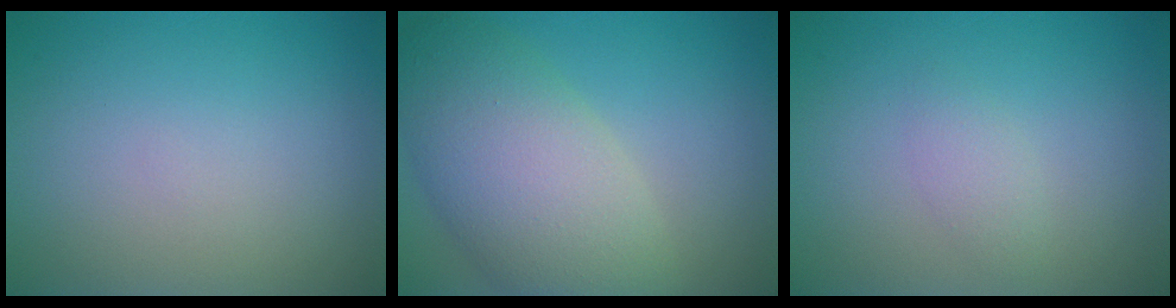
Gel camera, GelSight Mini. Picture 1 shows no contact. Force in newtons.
{"total": 8.7, "press": 8.7, "slide": 0.4}
{"total": 1.3, "press": 1.3, "slide": 0.0}